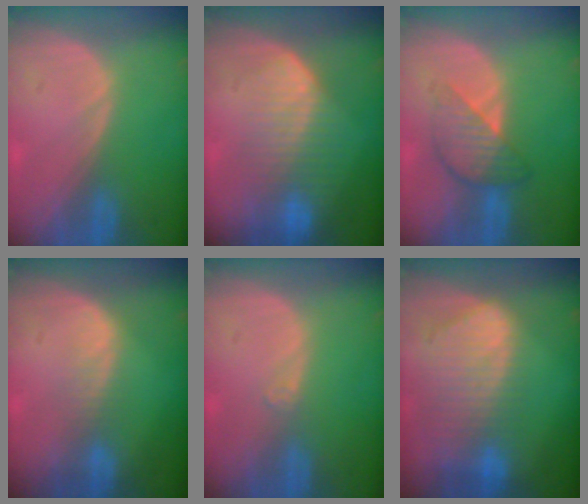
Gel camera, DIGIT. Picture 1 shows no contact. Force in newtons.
{"total": 7.9, "press": 7.4, "slide": 2.5}
{"total": 5.5, "press": 5.4, "slide": 0.4}
{"total": 2.4, "press": 2.4, "slide": 0.2}
{"total": 0.9, "press": 0.7, "slide": 0.6}
{"total": 10.4, "press": 8.7, "slide": 5.5}